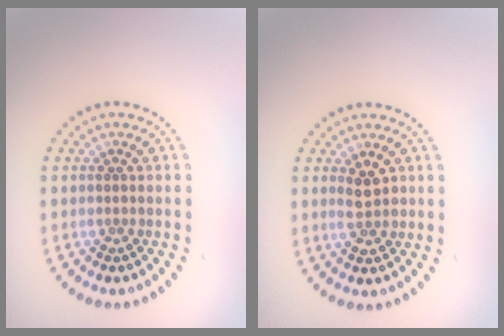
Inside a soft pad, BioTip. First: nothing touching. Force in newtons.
{"total": 2.0, "press": 2.0, "slide": 0.2}